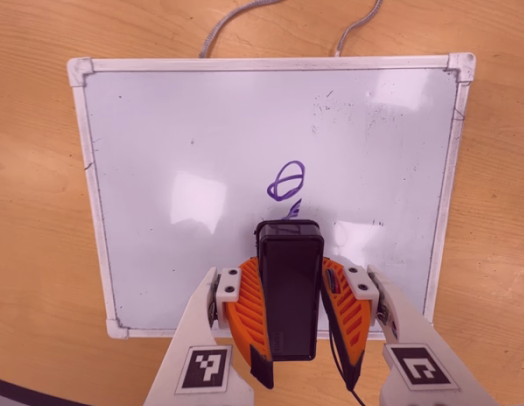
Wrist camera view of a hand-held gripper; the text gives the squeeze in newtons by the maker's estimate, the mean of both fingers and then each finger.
{"total": 5.7, "left": 4.9, "right": 6.5}